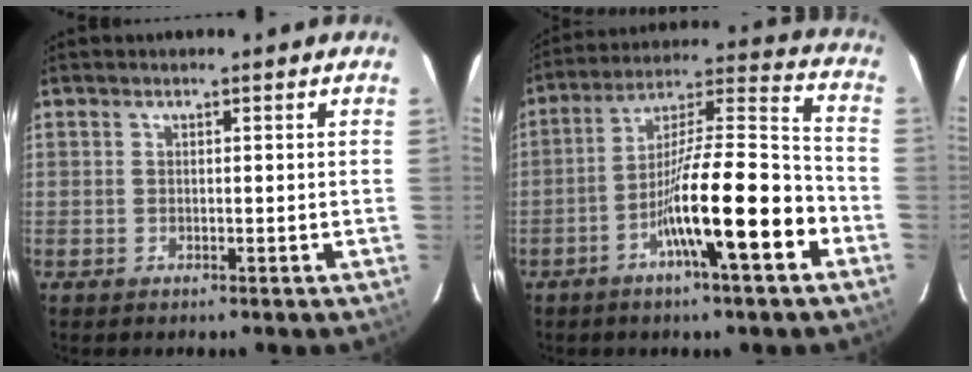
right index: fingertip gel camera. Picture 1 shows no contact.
{"total": 15.9, "force": [-6.7, 1.2, 14.4], "torque": [-0.244, 0.005, -0.113]}